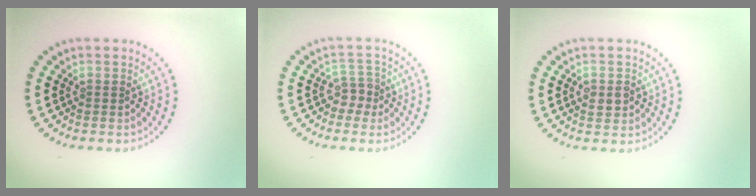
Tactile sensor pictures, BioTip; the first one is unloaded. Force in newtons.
{"total": 1.9, "press": 1.4, "slide": 1.3}
{"total": 1.5, "press": 1.5, "slide": 0.4}